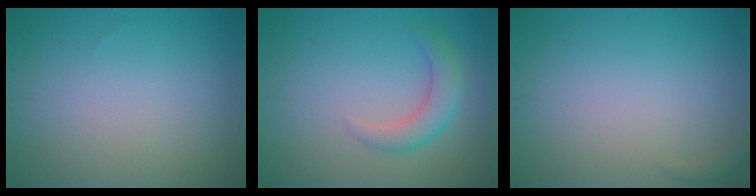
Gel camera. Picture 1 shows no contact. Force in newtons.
{"total": 2.8, "press": 2.8, "slide": 0.1}
{"total": 0.7, "press": 0.7, "slide": 0.1}